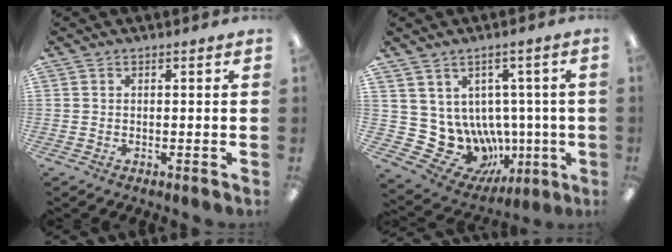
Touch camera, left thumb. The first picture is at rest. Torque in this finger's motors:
{"motor_torque": [0.15, 0.15, -0.21, -0.01, 0.03]}